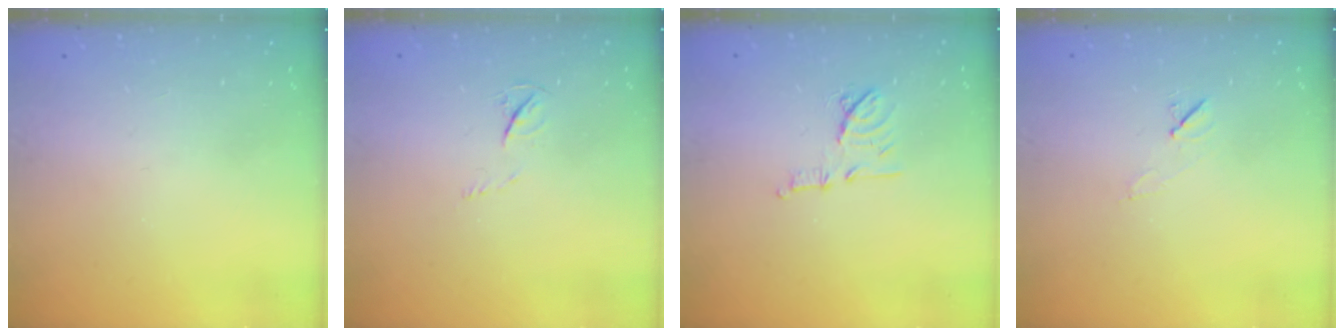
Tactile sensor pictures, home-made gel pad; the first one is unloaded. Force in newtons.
{"total": 3.3, "press": 3.2, "slide": 0.5}
{"total": 9.5, "press": 9.5, "slide": 0.8}
{"total": 5.2, "press": 4.7, "slide": 2.1}